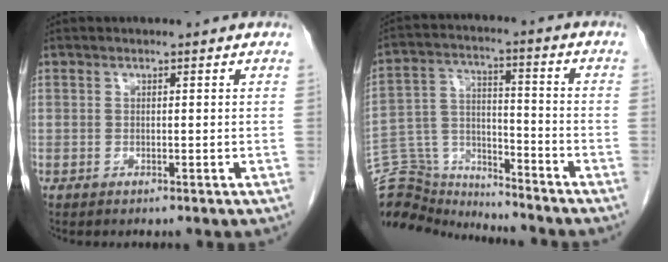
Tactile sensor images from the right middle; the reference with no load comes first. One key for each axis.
{"total": 14.4, "fx": -14.0, "fy": 3.1, "fz": 1.4, "tx": -0.044, "ty": 0.046, "tz": -0.237}